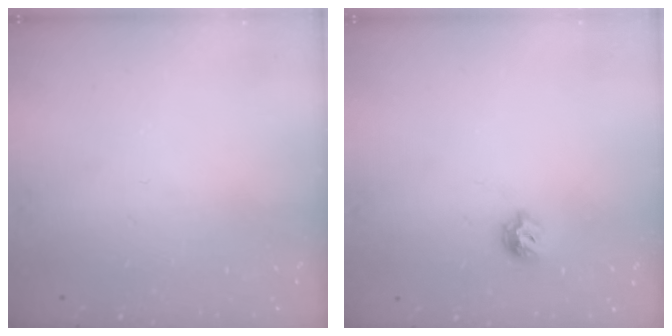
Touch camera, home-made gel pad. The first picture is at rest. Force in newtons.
{"total": 5.6, "press": 5.5, "slide": 0.9}